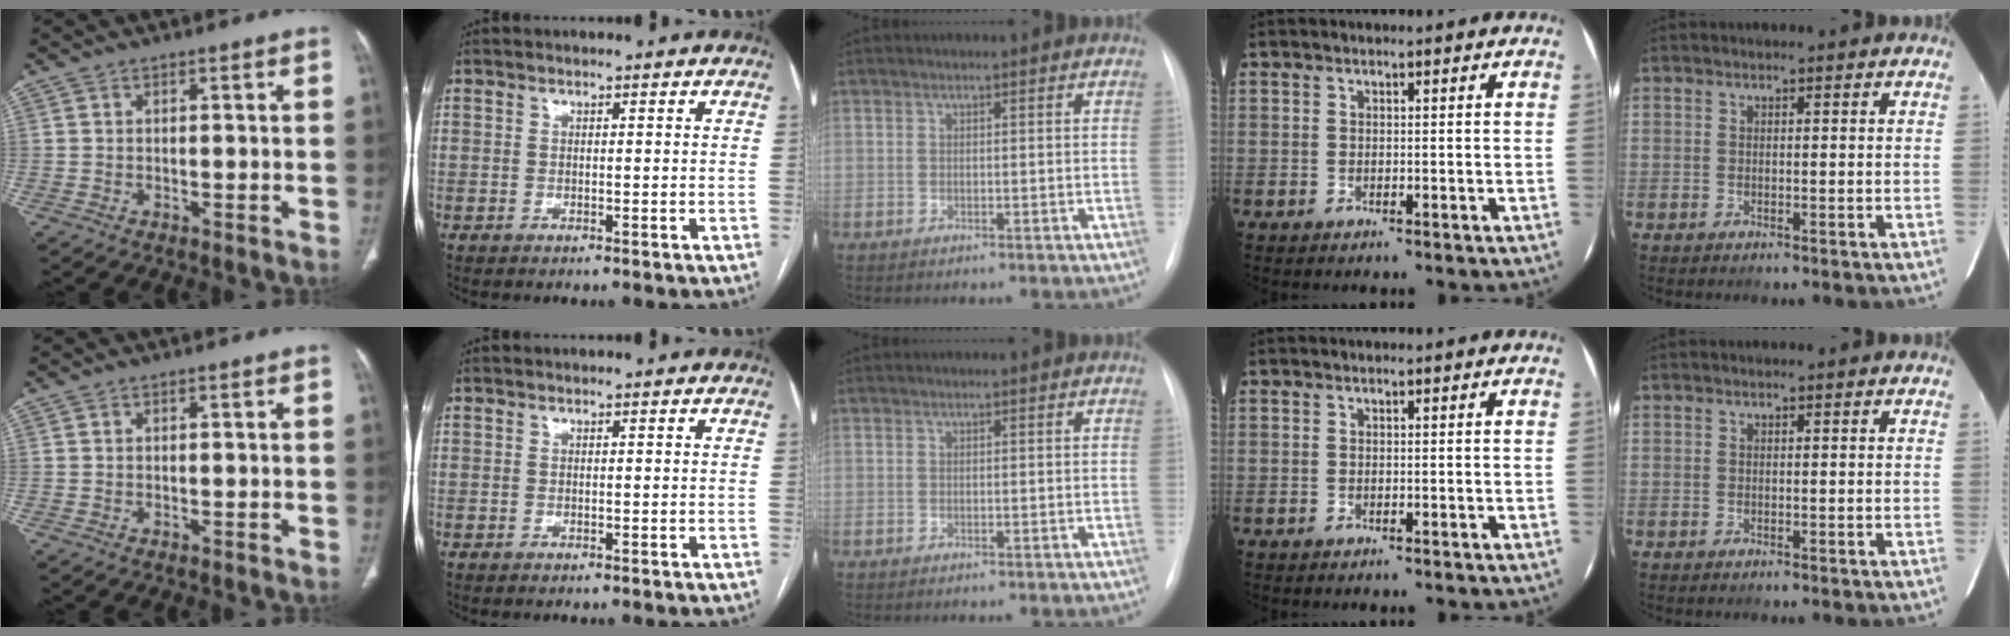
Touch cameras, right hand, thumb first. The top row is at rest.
{}